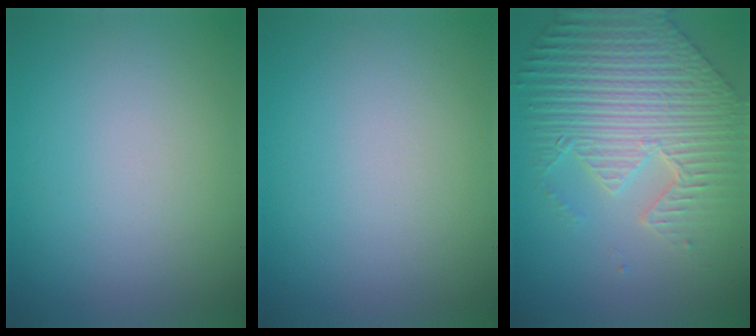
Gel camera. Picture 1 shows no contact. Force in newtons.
{"total": 0.0}
{"total": 8.8, "press": 6.3, "slide": 6.1}